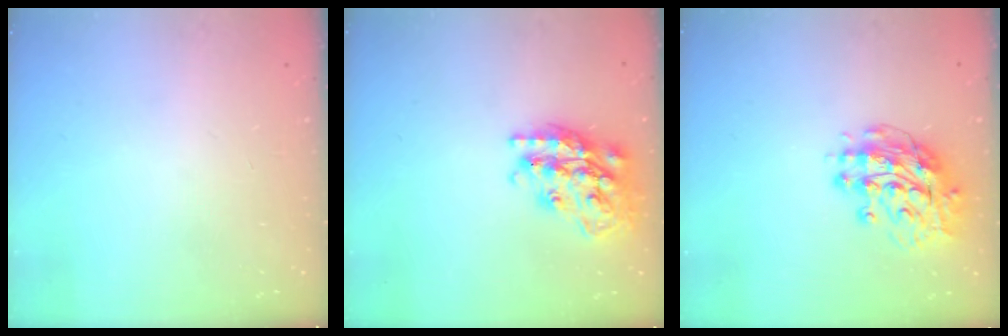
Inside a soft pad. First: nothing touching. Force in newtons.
{"total": 22.6, "press": 22.5, "slide": 1.7}
{"total": 13.7, "press": 13.6, "slide": 1.5}